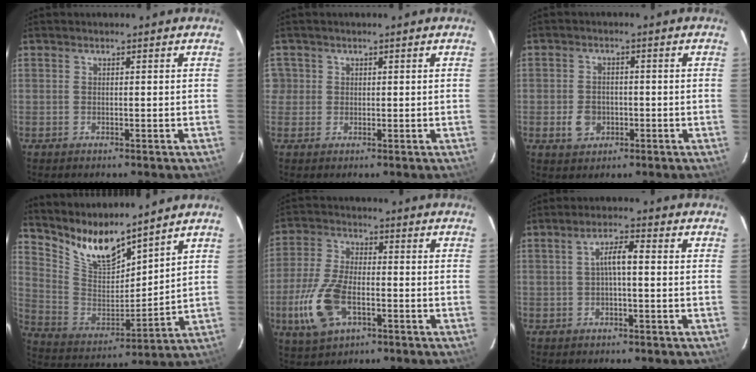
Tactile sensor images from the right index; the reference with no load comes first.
{"total": 2.3, "force": [0.0, 2.3, -0.1], "torque": [0.012, 0.017, 0.003]}
{"total": 4.5, "force": [-1.5, 3.7, 2.0], "torque": [-0.046, 0.006, -0.019]}
{"total": 12.1, "force": [10.6, 2.4, 5.3], "torque": [-0.114, -0.018, 0.214]}
{"total": 12.6, "force": [-4.7, 6.7, 9.6], "torque": [-0.222, -0.007, -0.085]}
{"total": 3.6, "force": [-0.2, 0.7, 3.6], "torque": [-0.067, 0.011, -0.001]}